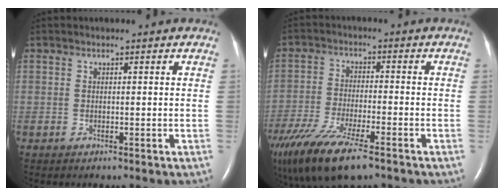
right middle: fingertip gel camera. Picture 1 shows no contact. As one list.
[{"total": 16.5, "force": [-11.5, 4.0, 11.2], "torque": [-0.250, -0.042, -0.201]}]